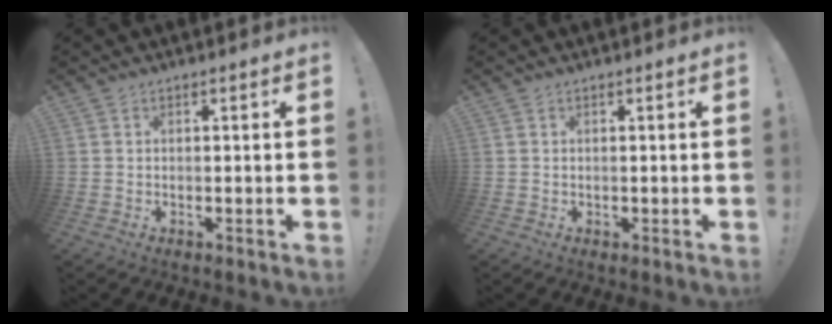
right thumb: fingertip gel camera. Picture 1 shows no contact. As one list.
[{"total": 0.0}]